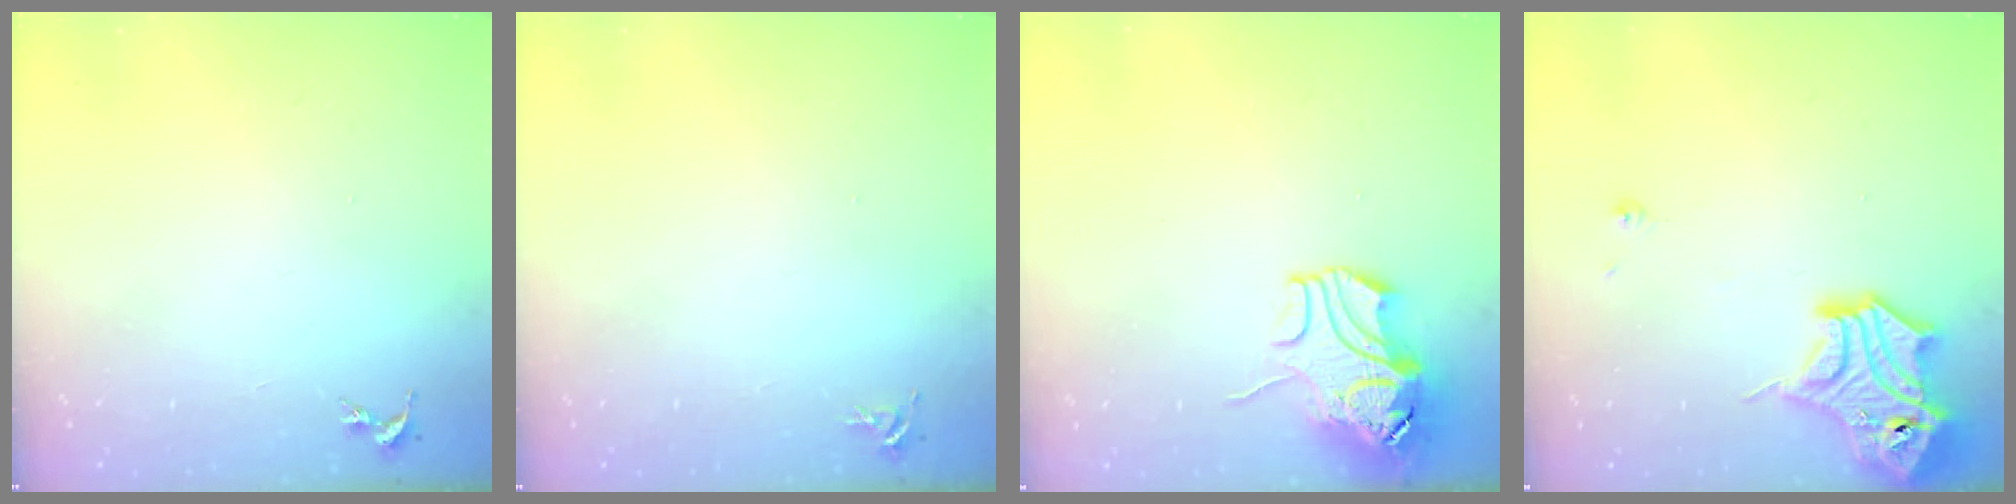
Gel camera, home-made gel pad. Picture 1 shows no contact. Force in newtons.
{"total": 4.4, "press": 4.4, "slide": 0.6}
{"total": 11.2, "press": 11.0, "slide": 1.7}
{"total": 15.5, "press": 15.4, "slide": 1.8}